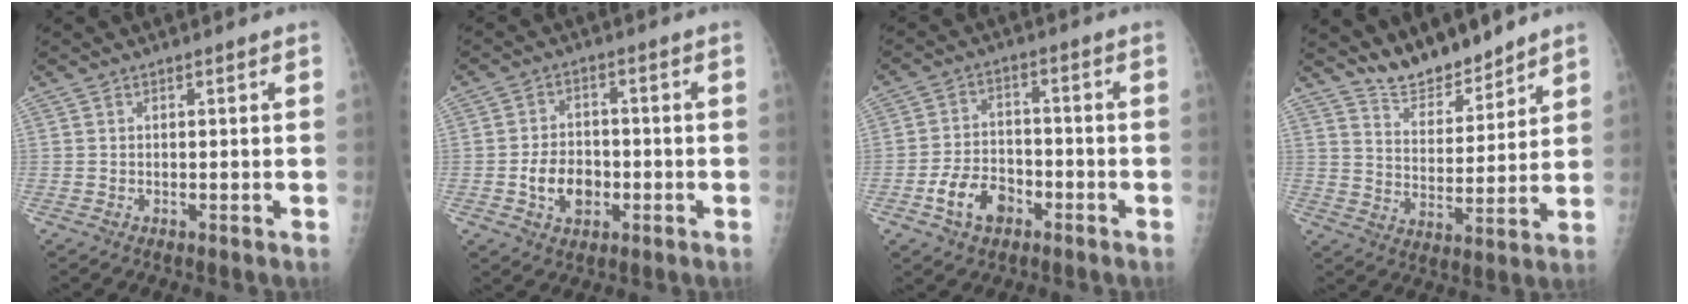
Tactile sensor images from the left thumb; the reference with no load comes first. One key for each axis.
{"total": 7.2, "fx": -2.1, "fy": 5.4, "fz": 4.3, "tx": -0.048, "ty": 0.013, "tz": -0.033}
{"total": 8.1, "fx": -4.1, "fy": 5.5, "fz": 4.4, "tx": -0.062, "ty": 0.027, "tz": -0.069}
{"total": 8.9, "fx": 8.3, "fy": 2.4, "fz": 2.3, "tx": -0.013, "ty": -0.060, "tz": 0.154}